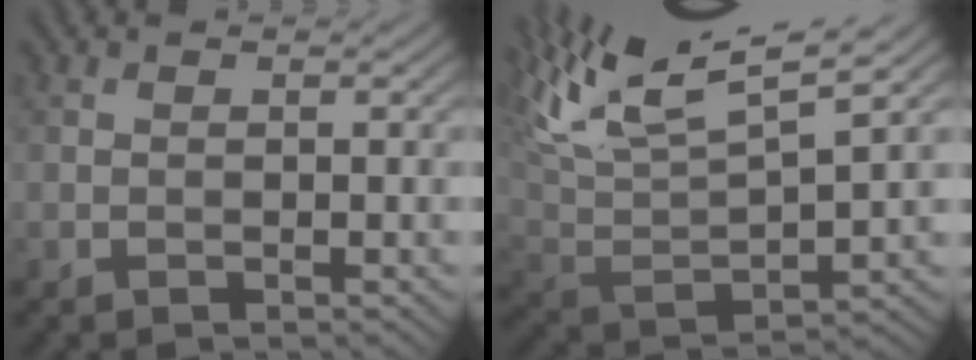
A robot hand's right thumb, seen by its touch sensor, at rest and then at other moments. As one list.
[{"total": 14.2, "force": [9.6, 3.6, 9.8], "torque": [-0.232, 0.019, 0.171]}]